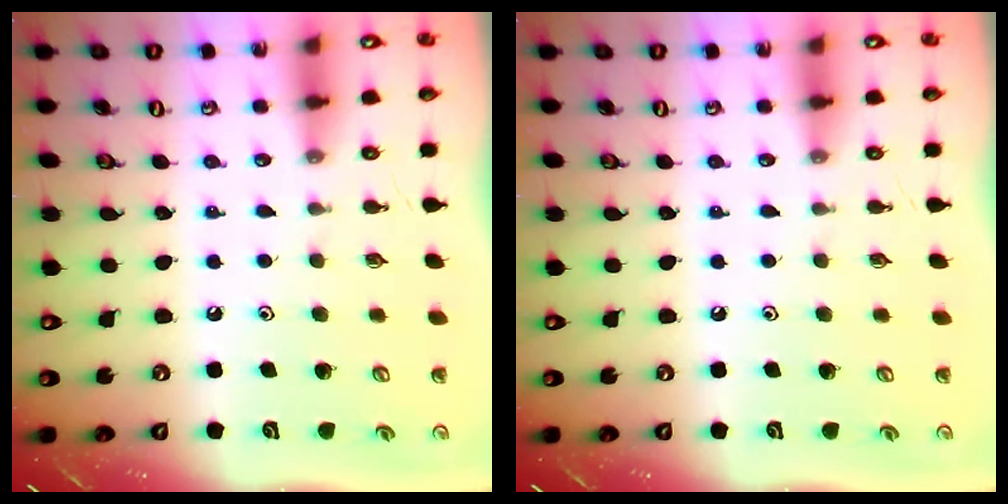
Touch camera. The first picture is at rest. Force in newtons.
{"total": 0.0}